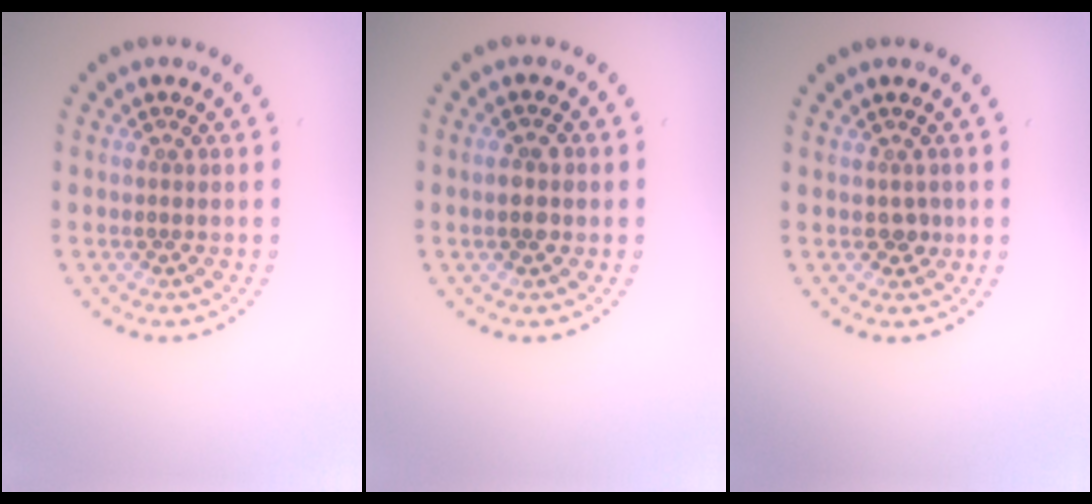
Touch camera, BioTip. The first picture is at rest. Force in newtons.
{"total": 1.7, "press": 1.7, "slide": 0.1}
{"total": 1.0, "press": 1.0, "slide": 0.3}